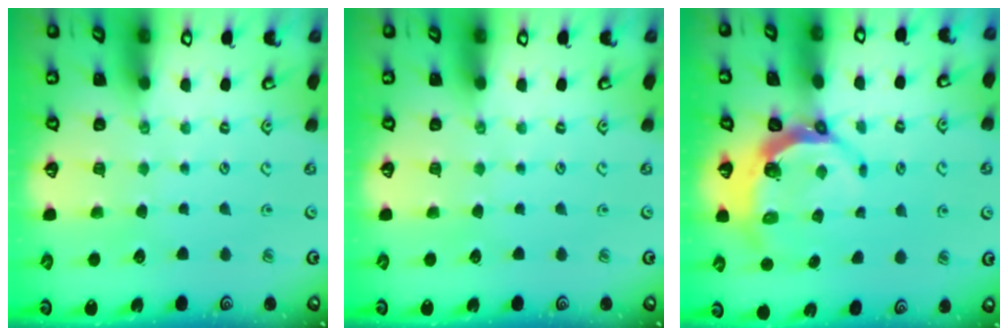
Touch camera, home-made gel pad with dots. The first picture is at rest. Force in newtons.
{"total": 0.0}
{"total": 5.7, "press": 4.5, "slide": 3.6}